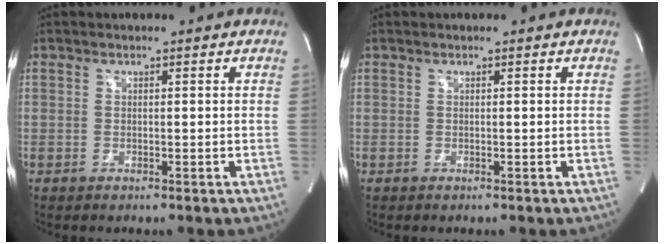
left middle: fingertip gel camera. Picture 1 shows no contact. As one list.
[{"total": 0.0}]